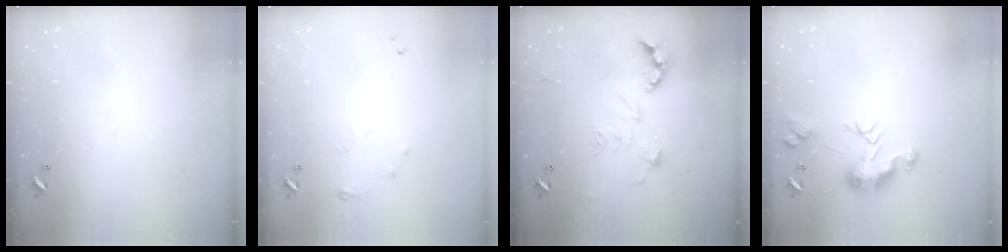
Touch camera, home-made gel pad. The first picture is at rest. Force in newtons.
{"total": 6.3, "press": 6.3, "slide": 0.9}
{"total": 2.5, "press": 2.0, "slide": 1.5}
{"total": 10.0, "press": 9.9, "slide": 1.6}